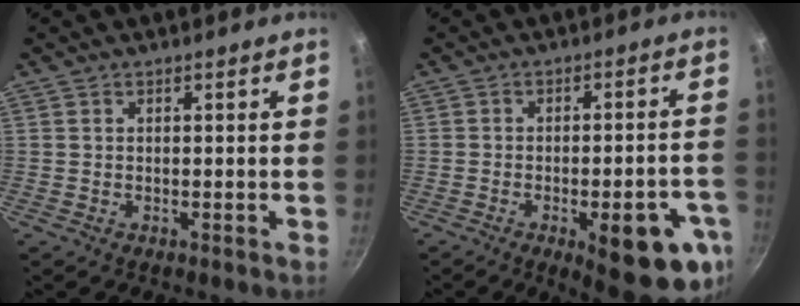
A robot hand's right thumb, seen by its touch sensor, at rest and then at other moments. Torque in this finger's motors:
{"motor_torque": [1.83, 1.56, 0.82, -0.94, 0.09]}